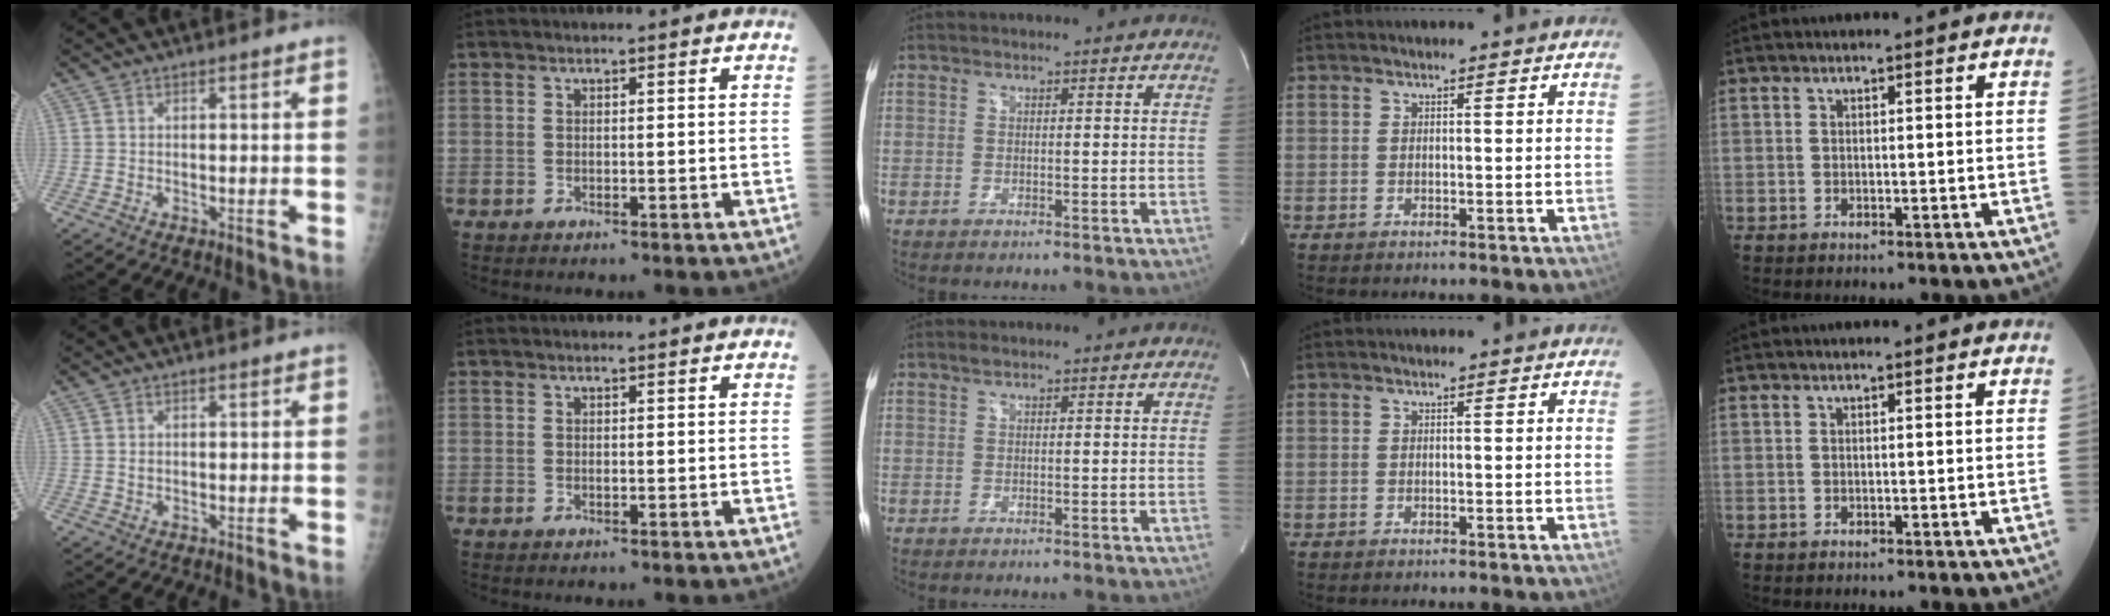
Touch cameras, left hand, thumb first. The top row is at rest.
{"thumb": {"total": 1.1, "force": [0.3, 0.8, 0.7], "torque": [-0.010, -0.001, 0.006]}, "index": {"total": 0.5, "force": [0.5, 0.2, 0.2], "torque": [-0.011, 0.000, 0.007]}, "middle": {"total": 0.6, "force": [0.4, 0.2, 0.3], "torque": [-0.011, 0.005, 0.009]}}